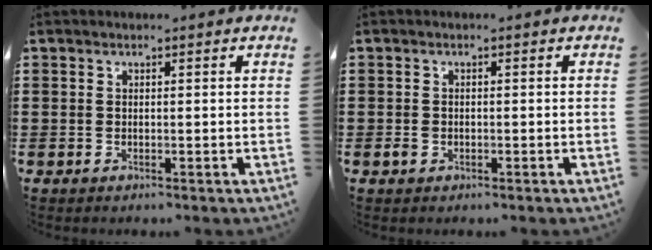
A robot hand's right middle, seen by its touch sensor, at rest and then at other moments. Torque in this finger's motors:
{"motor_torque": [0.36, -0.14, 0.00, 0.03]}